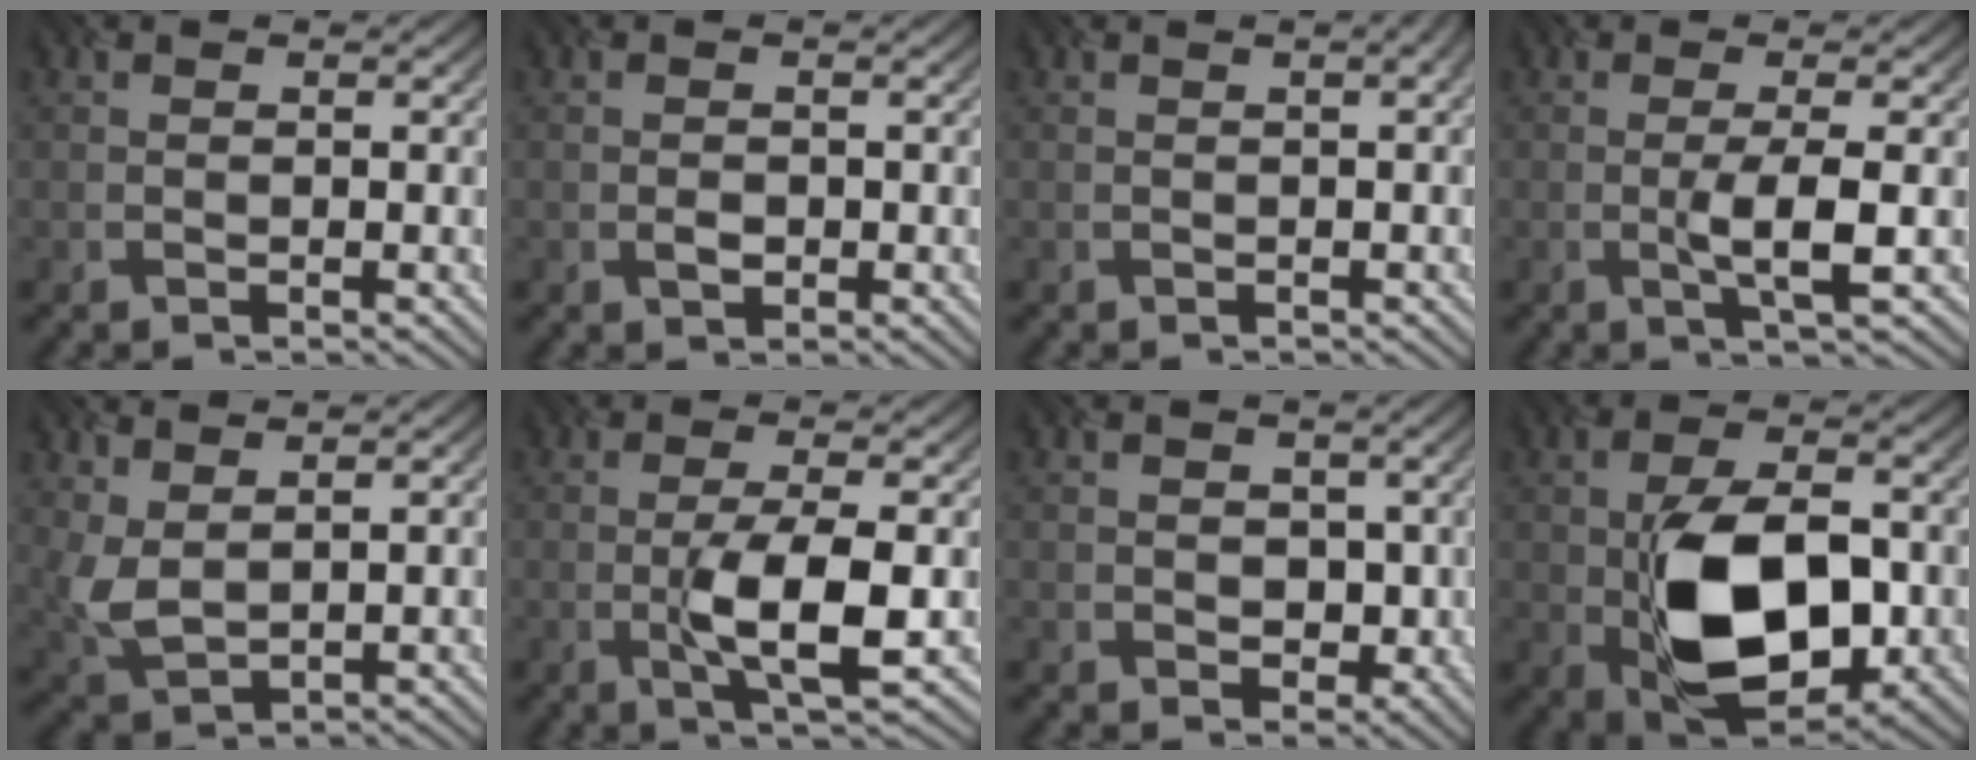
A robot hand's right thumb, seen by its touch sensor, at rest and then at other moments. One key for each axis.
{"total": 1.2, "fx": -0.7, "fy": 0.9, "fz": 0.3, "tx": -0.012, "ty": -0.002, "tz": -0.006}
{"total": 3.5, "fx": 1.0, "fy": 1.6, "fz": 2.9, "tx": -0.018, "ty": 0.025, "tz": -0.011}
{"total": 3.7, "fx": -0.8, "fy": 0.5, "fz": 3.6, "tx": -0.068, "ty": 0.003, "tz": -0.016}
{"total": 3.7, "fx": 1.7, "fy": 1.9, "fz": 2.7, "tx": -0.088, "ty": 0.000, "tz": 0.042}
{"total": 6.0, "fx": -1.4, "fy": 1.4, "fz": 5.7, "tx": -0.110, "ty": 0.002, "tz": -0.022}
{"total": 3.0, "fx": -0.4, "fy": 2.8, "fz": 1.0, "tx": -0.015, "ty": -0.006, "tz": 0.002}
{"total": 12.2, "fx": -2.3, "fy": 7.2, "fz": 9.6, "tx": -0.184, "ty": -0.014, "tz": -0.032}